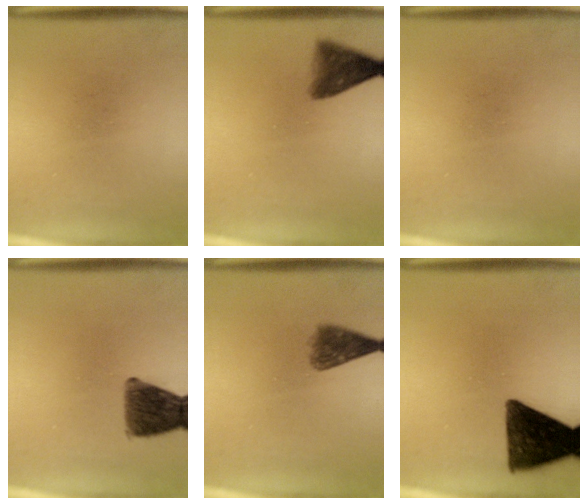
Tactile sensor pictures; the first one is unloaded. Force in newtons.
{"total": 5.2}
{"total": 0.0}
{"total": 9.2}
{"total": 4.1}
{"total": 13.0}